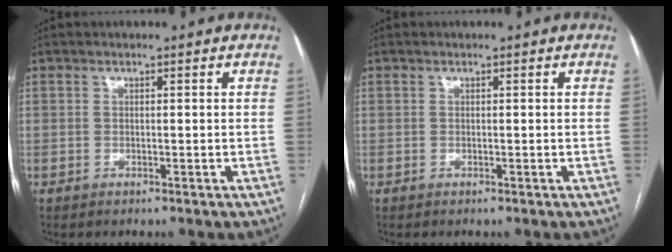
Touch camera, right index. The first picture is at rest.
{"total": 0.0}